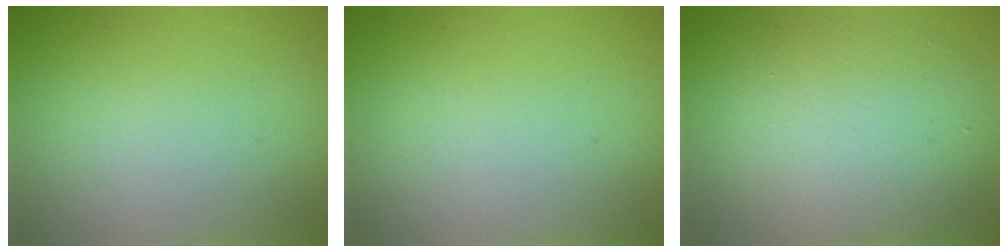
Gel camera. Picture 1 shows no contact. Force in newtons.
{"total": 0.0}
{"total": 6.1, "press": 6.1, "slide": 0.3}